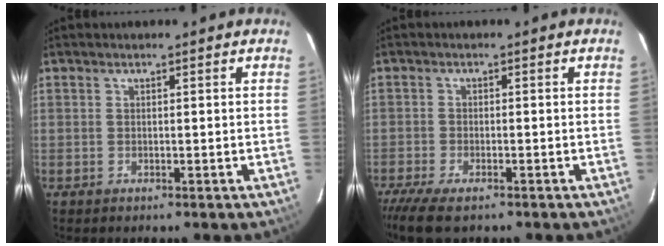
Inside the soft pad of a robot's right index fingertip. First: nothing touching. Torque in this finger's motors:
{"motor_torque": [0.87, -0.66, 0.36, 0.09]}